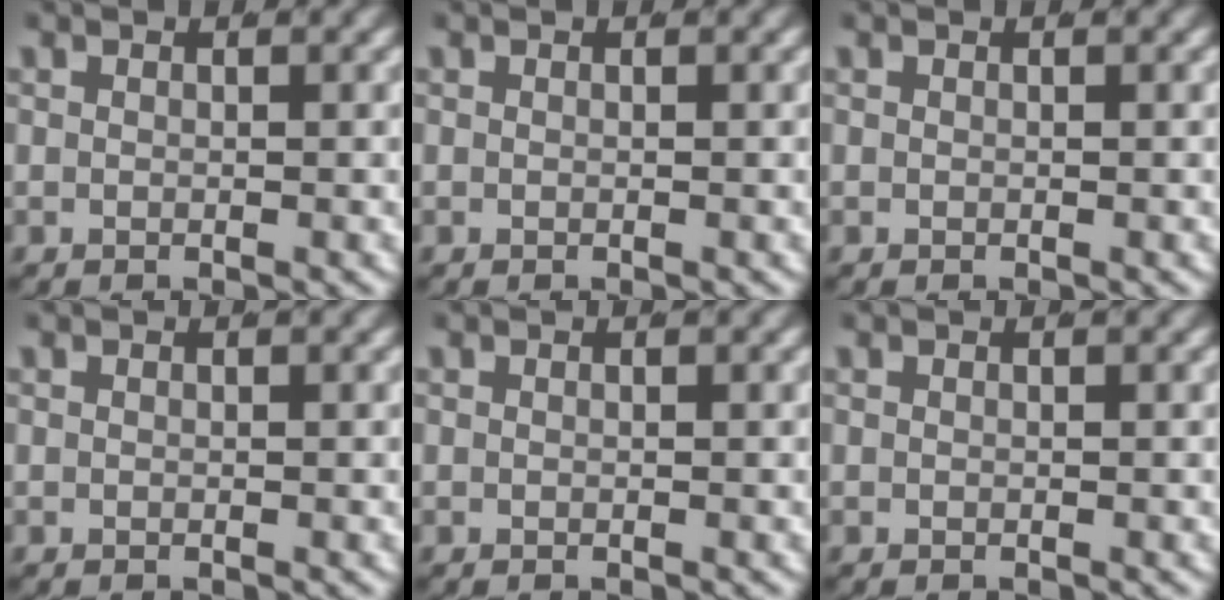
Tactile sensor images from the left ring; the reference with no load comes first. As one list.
[{"total": 0.0}, {"total": 0.0}, {"total": 0.0}, {"total": 0.0}, {"total": 0.0}]